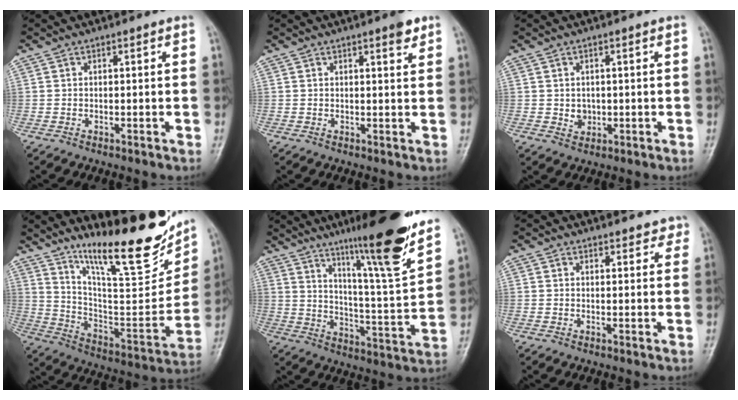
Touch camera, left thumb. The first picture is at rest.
{"total": 2.8, "force": [1.9, 0.7, 1.9], "torque": [-0.020, -0.010, 0.022]}
{"total": 2.3, "force": [0.1, 2.0, 1.0], "torque": [-0.008, 0.000, 0.007]}
{"total": 25.6, "force": [17.4, 6.5, 17.6], "torque": [-0.225, -0.091, 0.287]}
{"total": 19.2, "force": [13.5, 1.3, 13.6], "torque": [-0.177, -0.081, 0.214]}
{"total": 2.9, "force": [2.5, 1.4, 0.6], "torque": [0.021, -0.009, 0.021]}